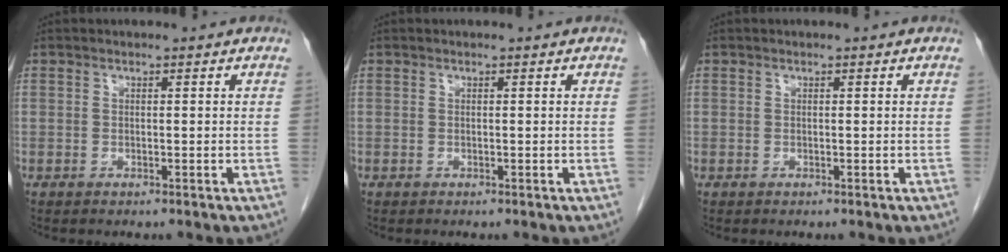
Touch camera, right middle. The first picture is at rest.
{"total": 0.0}
{"total": 0.0}